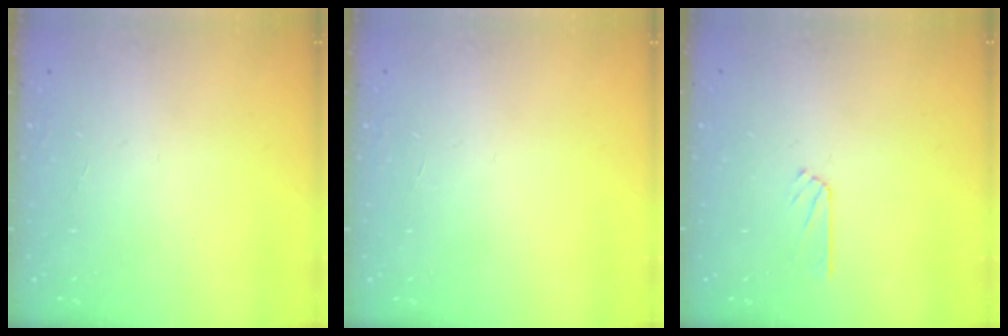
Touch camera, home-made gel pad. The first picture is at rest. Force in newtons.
{"total": 0.0}
{"total": 2.3, "press": 2.3, "slide": 0.2}